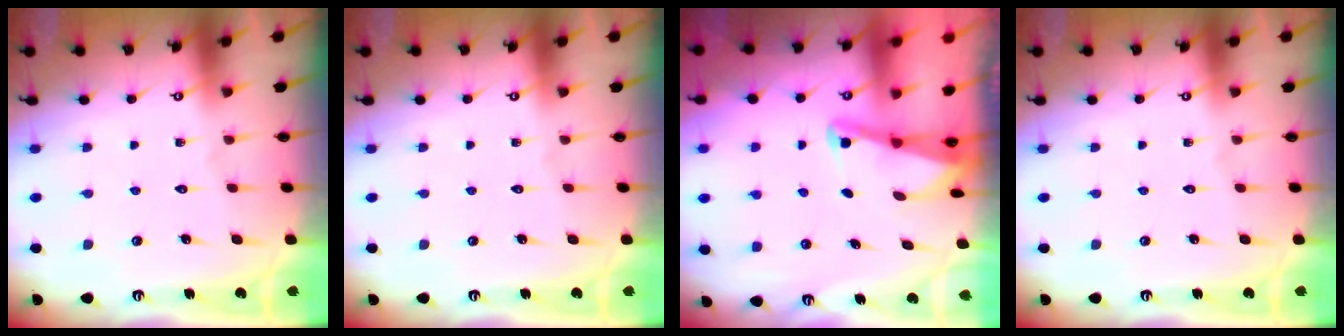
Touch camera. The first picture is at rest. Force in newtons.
{"total": 0.0}
{"total": 2.0, "press": 2.0, "slide": 0.4}
{"total": 0.0}